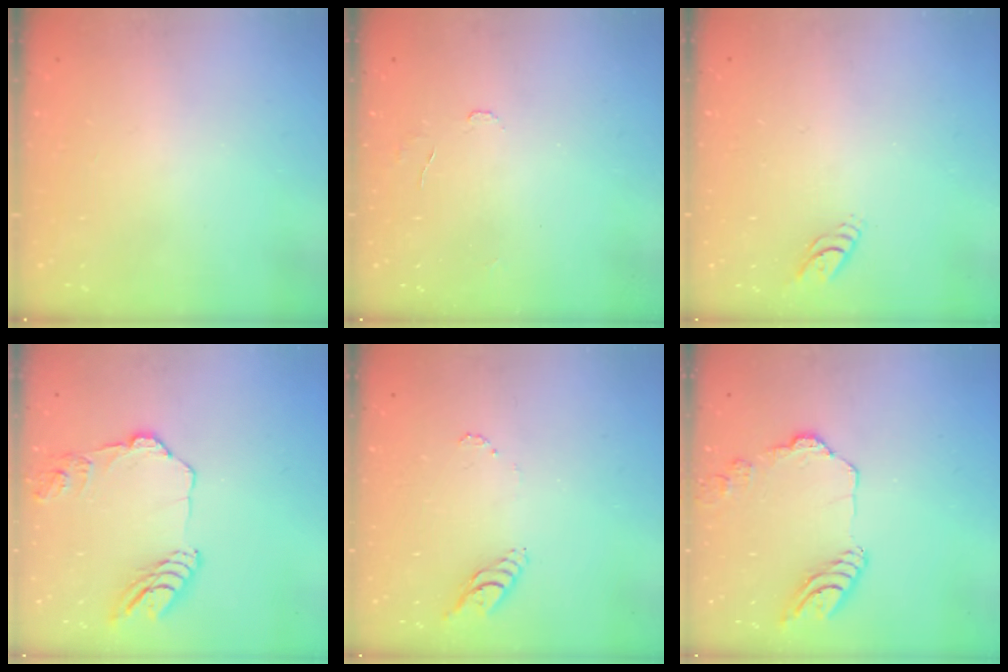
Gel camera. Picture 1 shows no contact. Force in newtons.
{"total": 4.3, "press": 4.3, "slide": 0.4}
{"total": 4.0, "press": 4.0, "slide": 0.2}
{"total": 13.9, "press": 13.8, "slide": 1.3}
{"total": 7.8, "press": 7.7, "slide": 0.8}
{"total": 13.1, "press": 13.1, "slide": 1.3}